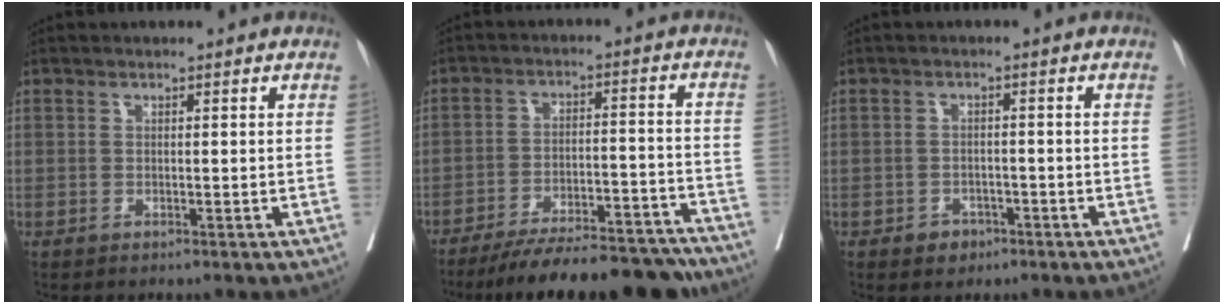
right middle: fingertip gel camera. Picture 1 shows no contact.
{"total": 21.0, "force": [-18.9, 4.2, 8.2], "torque": [-0.096, 0.009, -0.264]}
{"total": 2.6, "force": [-1.6, 1.8, 0.8], "torque": [-0.011, 0.005, -0.019]}